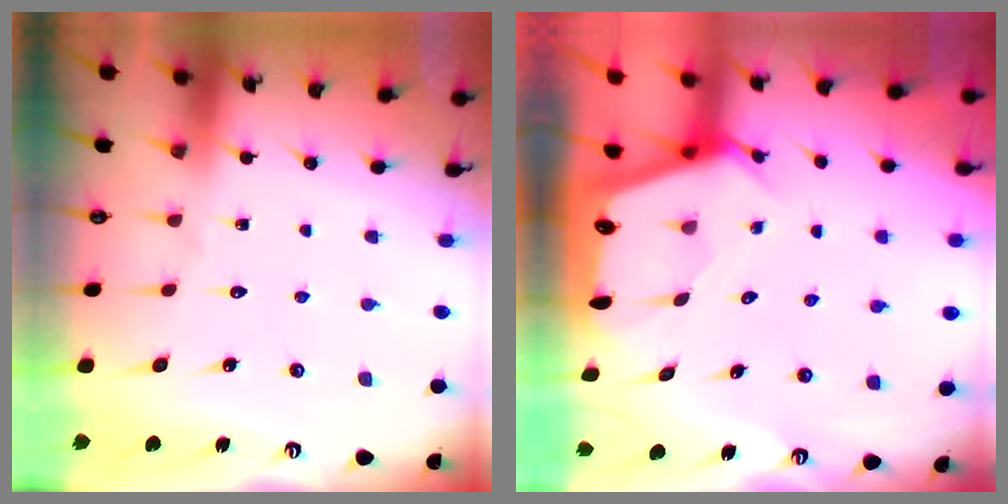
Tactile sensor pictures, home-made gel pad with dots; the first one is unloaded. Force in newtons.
{"total": 2.7, "press": 2.7, "slide": 0.1}